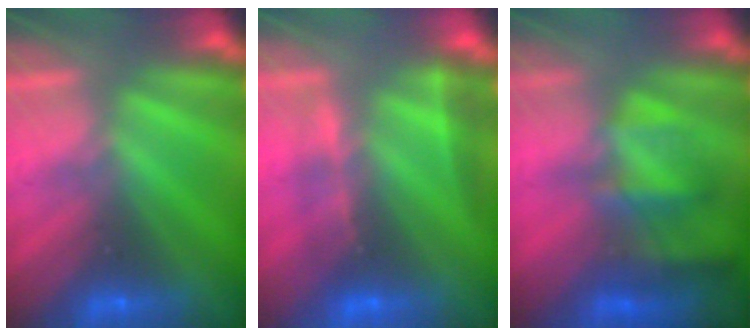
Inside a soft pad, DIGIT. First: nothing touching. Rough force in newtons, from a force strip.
{"total": 2.4}
{"total": 4.7}